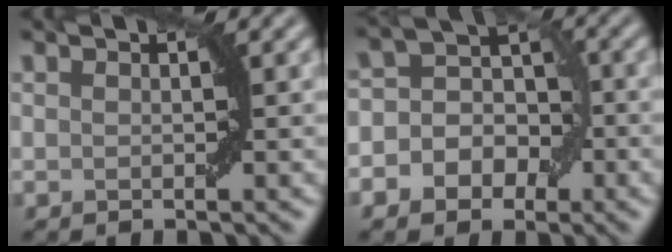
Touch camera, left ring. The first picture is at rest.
{"total": 6.6, "force": [-1.5, 5.5, 3.3], "torque": [-0.023, 0.031, -0.048]}